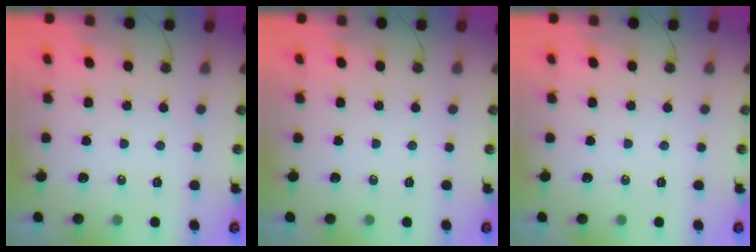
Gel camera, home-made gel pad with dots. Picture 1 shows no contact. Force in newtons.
{"total": 0.0}
{"total": 0.0}